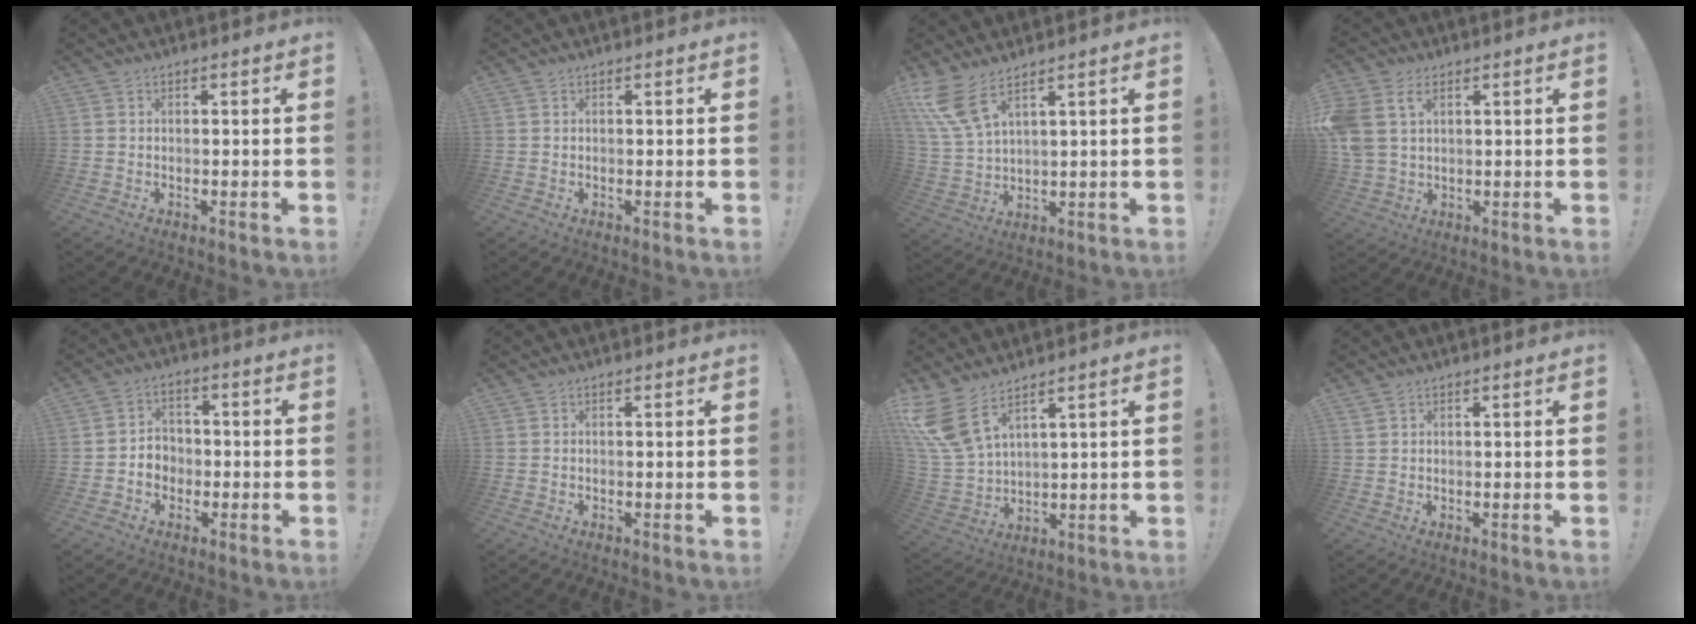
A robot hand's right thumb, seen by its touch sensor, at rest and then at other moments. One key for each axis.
{"total": 0.0}
{"total": 9.1, "fx": 6.2, "fy": 2.7, "fz": 6.0, "tx": -0.132, "ty": -0.025, "tz": 0.123}
{"total": 7.9, "fx": 3.6, "fy": 5.1, "fz": 4.9, "tx": -0.114, "ty": -0.008, "tz": 0.071}
{"total": 5.7, "fx": -1.8, "fy": 5.1, "fz": 1.9, "tx": -0.028, "ty": 0.011, "tz": -0.031}
{"total": 0.0}
{"total": 11.6, "fx": 7.6, "fy": 4.9, "fz": 7.3, "tx": -0.161, "ty": -0.039, "tz": 0.145}
{"total": 0.0}